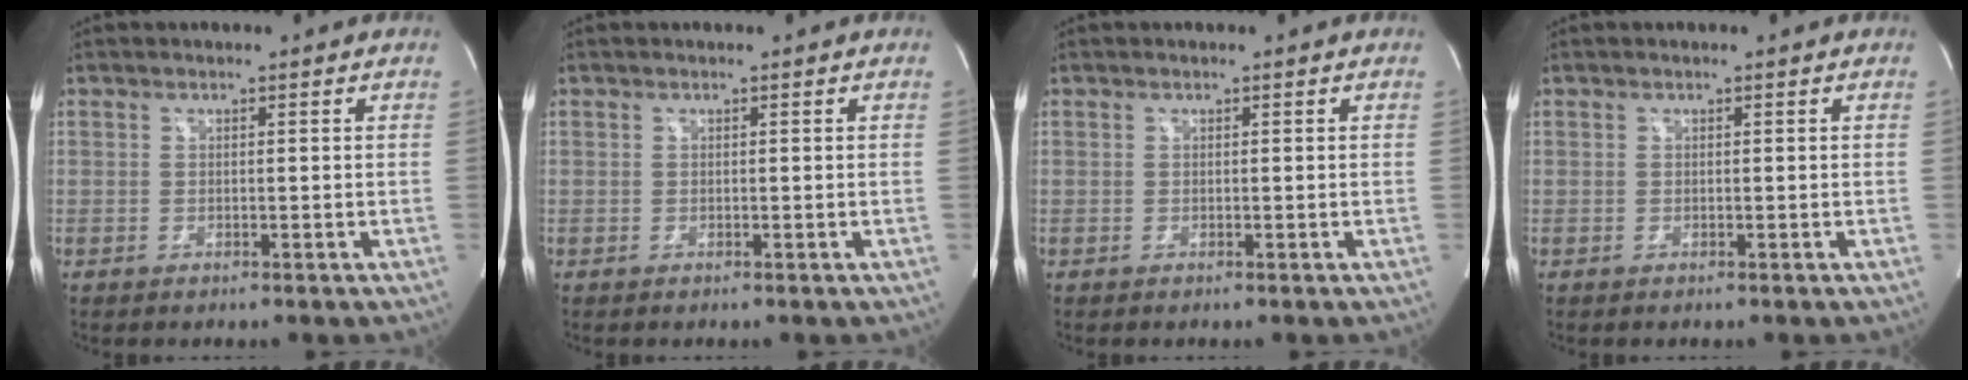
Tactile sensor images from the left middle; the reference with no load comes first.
{"total": 0.0}
{"total": 0.0}
{"total": 0.0}